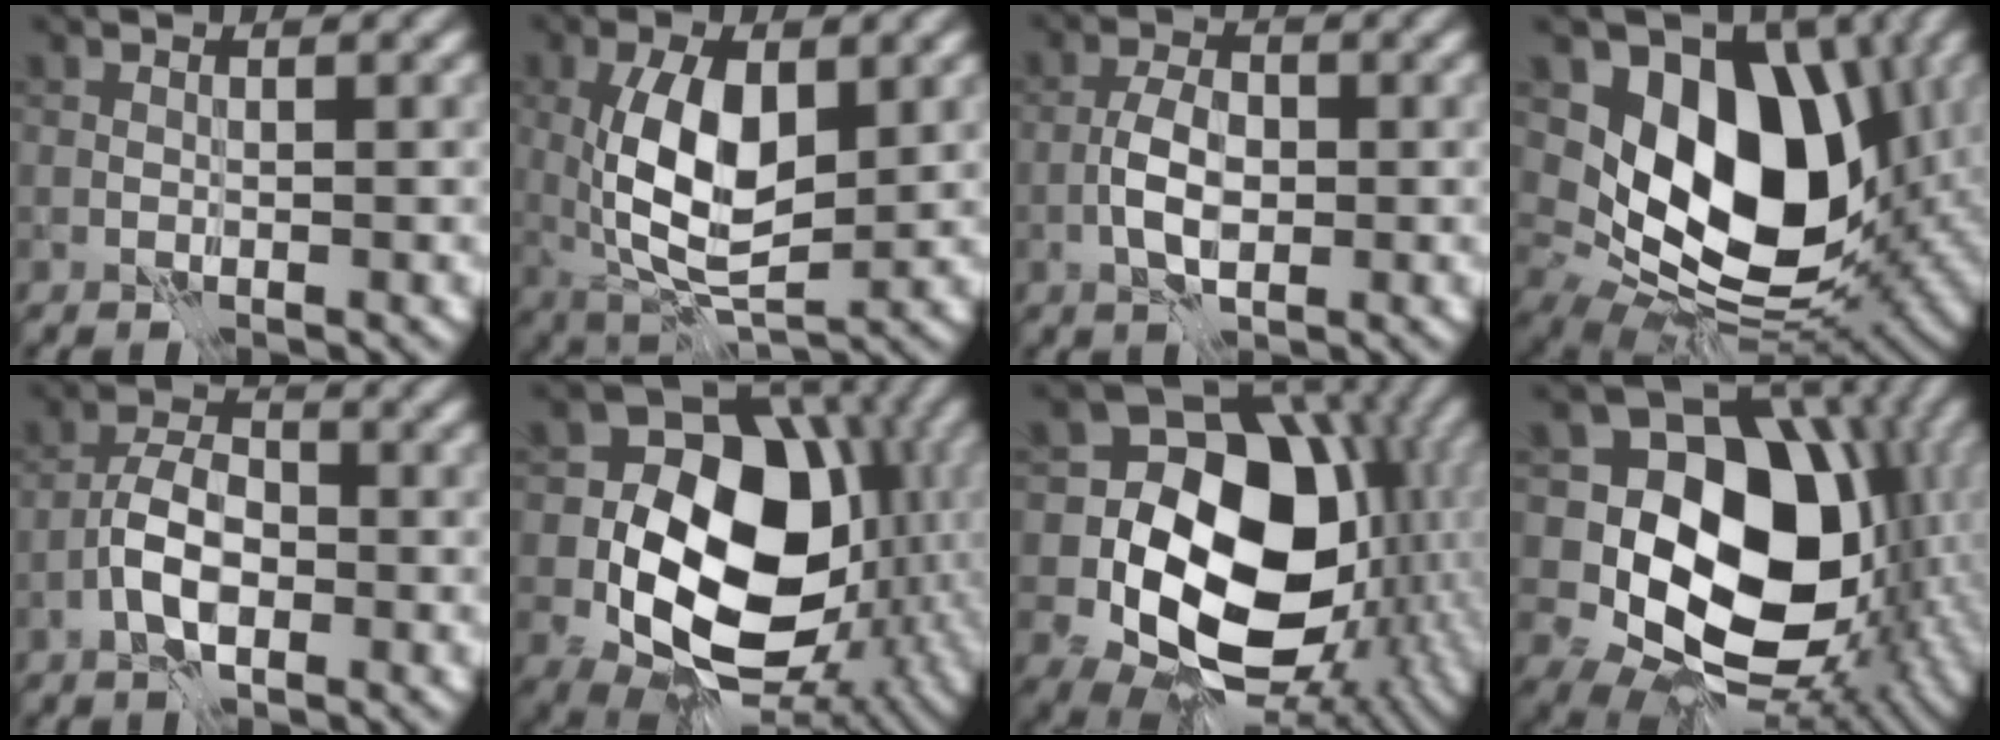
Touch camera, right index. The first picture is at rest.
{"total": 8.4, "force": [0.6, 3.9, 7.4], "torque": [-0.145, -0.004, 0.013]}
{"total": 3.7, "force": [-1.2, 2.0, 2.9], "torque": [-0.056, 0.004, -0.025]}
{"total": 13.7, "force": [2.4, 9.2, 9.9], "torque": [-0.140, -0.020, 0.049]}
{"total": 4.6, "force": [-2.1, 2.2, 3.4], "torque": [-0.059, 0.006, -0.043]}
{"total": 15.1, "force": [-1.6, 11.1, 10.2], "torque": [-0.154, -0.023, -0.036]}
{"total": 16.6, "force": [-1.5, 12.5, 10.8], "torque": [-0.151, -0.023, -0.018]}
{"total": 15.5, "force": [0.1, 11.6, 10.3], "torque": [-0.141, -0.019, 0.004]}